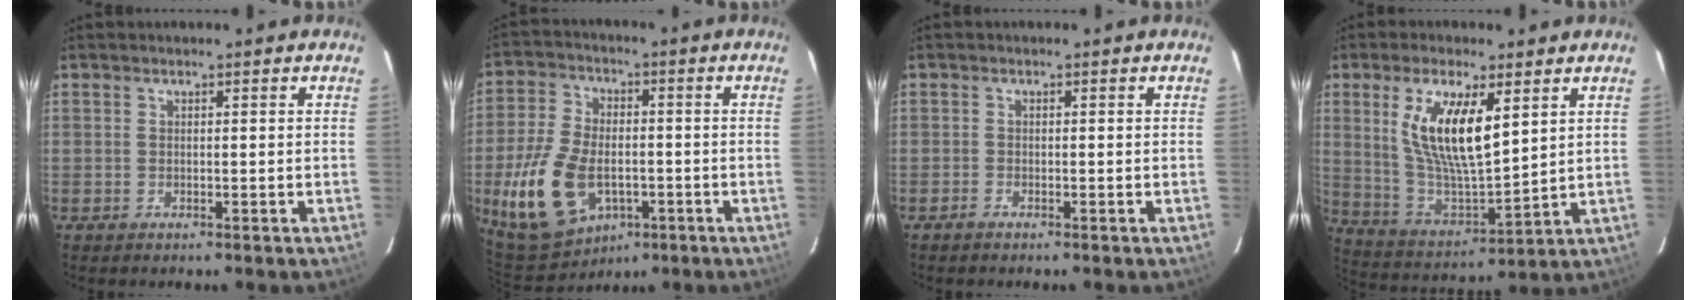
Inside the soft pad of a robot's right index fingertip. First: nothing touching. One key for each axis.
{"total": 17.0, "fx": -5.0, "fy": 10.6, "fz": 12.3, "tx": -0.279, "ty": -0.008, "tz": -0.076}
{"total": 0.9, "fx": -0.8, "fy": 0.3, "fz": 0.3, "tx": -0.012, "ty": 0.000, "tz": -0.020}
{"total": 15.0, "fx": 5.3, "fy": 5.3, "fz": 13.0, "tx": -0.252, "ty": -0.002, "tz": 0.112}